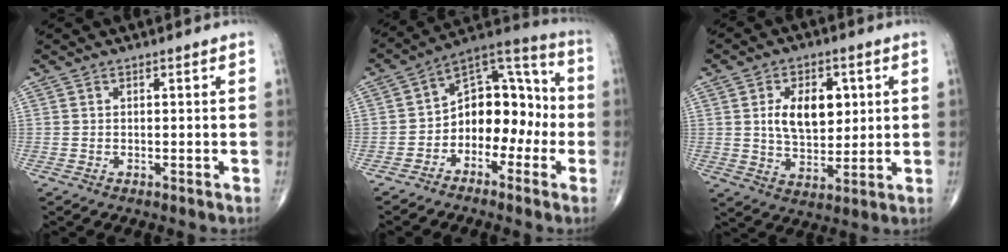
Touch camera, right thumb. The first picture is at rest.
{"total": 13.1, "force": [-2.9, 8.8, 9.3], "torque": [-0.092, 0.057, -0.063]}
{"total": 11.2, "force": [2.4, 6.9, 8.4], "torque": [-0.107, -0.013, 0.047]}